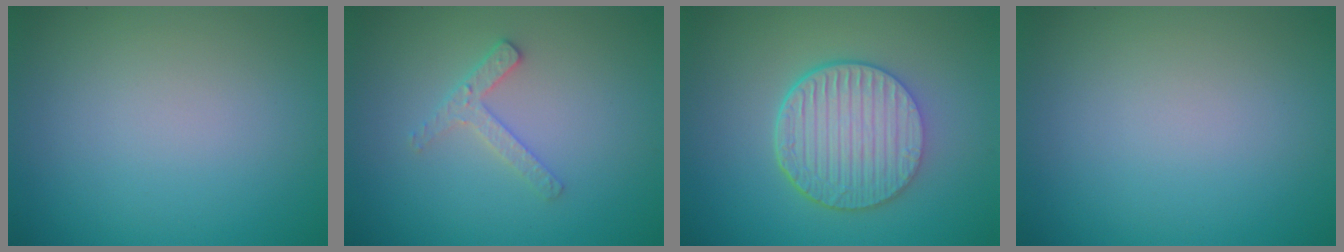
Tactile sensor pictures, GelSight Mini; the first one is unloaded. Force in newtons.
{"total": 1.9, "press": 1.8, "slide": 0.4}
{"total": 6.6, "press": 4.7, "slide": 4.6}
{"total": 0.0}